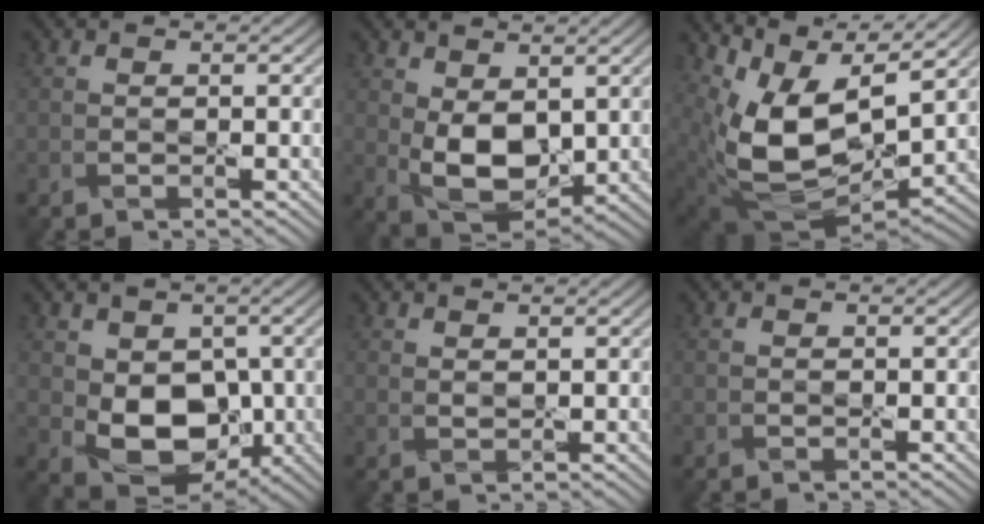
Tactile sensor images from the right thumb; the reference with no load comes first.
{"total": 7.7, "force": [0.9, 4.7, 6.0], "torque": [-0.129, -0.012, 0.022]}
{"total": 12.4, "force": [3.7, 6.9, 9.6], "torque": [-0.205, -0.019, 0.080]}
{"total": 9.4, "force": [-0.7, 6.8, 6.4], "torque": [-0.119, -0.026, -0.007]}
{"total": 0.9, "force": [0.8, 0.3, 0.4], "torque": [-0.013, -0.003, 0.017]}
{"total": 0.0}